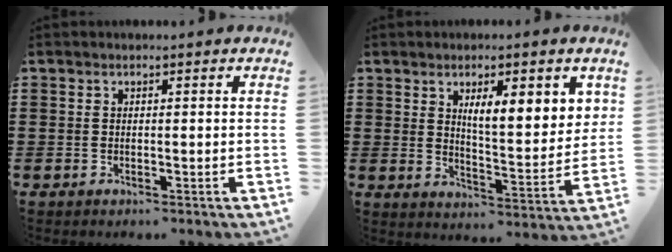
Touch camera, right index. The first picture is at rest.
{"total": 6.3, "force": [3.1, 1.9, 5.2], "torque": [-0.085, -0.011, 0.047]}